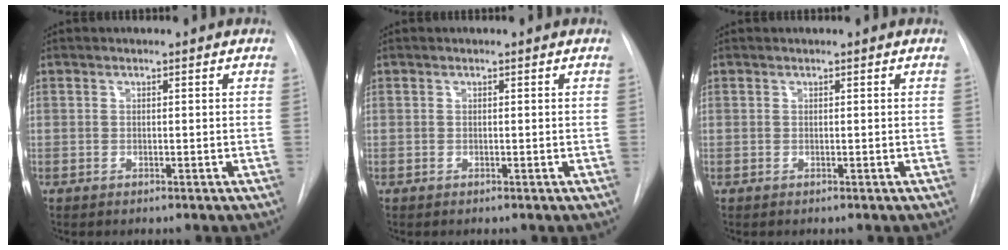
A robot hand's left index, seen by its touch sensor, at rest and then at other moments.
{"total": 0.0}
{"total": 0.0}